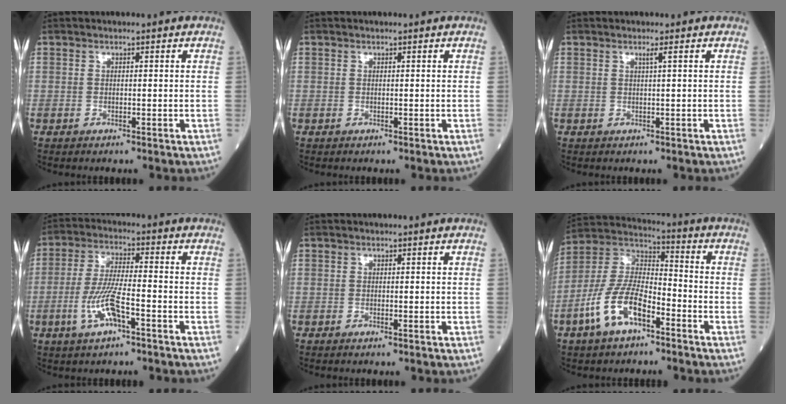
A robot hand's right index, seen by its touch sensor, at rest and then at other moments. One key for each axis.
{"total": 0.0}
{"total": 0.8, "fx": 0.3, "fy": -0.3, "fz": 0.6, "tx": -0.020, "ty": -0.004, "tz": 0.010}
{"total": 8.0, "fx": -3.2, "fy": 1.4, "fz": 7.2, "tx": -0.153, "ty": -0.003, "tz": -0.060}
{"total": 0.5, "fx": -0.2, "fy": 0.2, "fz": 0.4, "tx": -0.009, "ty": -0.002, "tz": -0.004}
{"total": 12.1, "fx": -5.9, "fy": 4.8, "fz": 9.4, "tx": -0.209, "ty": 0.010, "tz": -0.114}